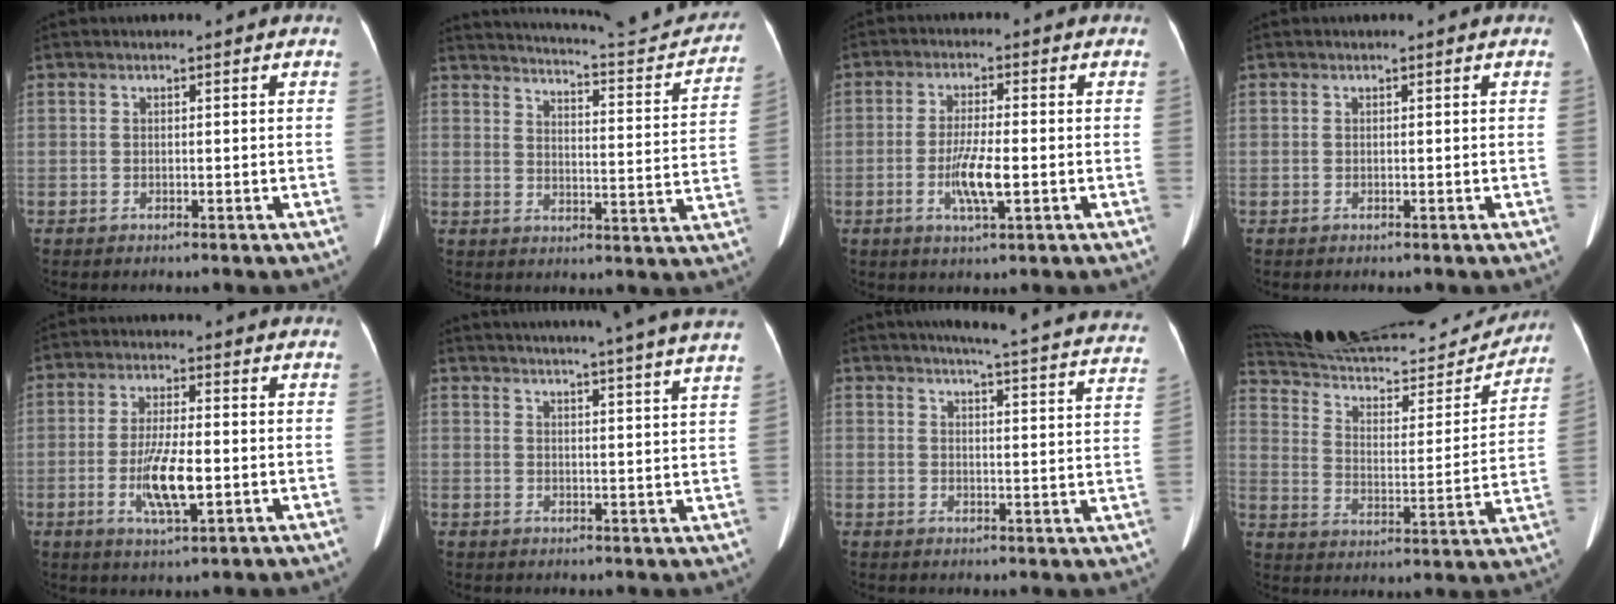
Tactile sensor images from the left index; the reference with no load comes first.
{"total": 19.9, "force": [18.8, 1.3, 6.2], "torque": [-0.086, -0.050, 0.231]}
{"total": 6.0, "force": [-1.5, 0.7, 5.8], "torque": [-0.113, -0.008, -0.029]}
{"total": 0.0}
{"total": 7.7, "force": [-1.7, 1.5, 7.4], "torque": [-0.141, -0.008, -0.032]}
{"total": 24.3, "force": [22.0, -1.2, 10.1], "torque": [-0.156, -0.029, 0.270]}
{"total": 25.3, "force": [23.2, 1.4, 10.0], "torque": [-0.131, -0.053, 0.257]}
{"total": 28.1, "force": [26.0, 4.4, 9.4], "torque": [-0.168, -0.035, 0.375]}